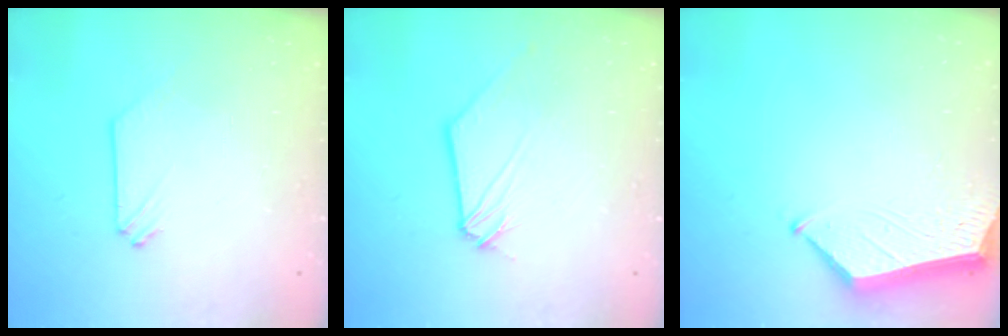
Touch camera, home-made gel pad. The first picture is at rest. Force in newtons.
{"total": 0.8, "press": 0.8, "slide": 0.1}
{"total": 6.3, "press": 6.3, "slide": 0.1}